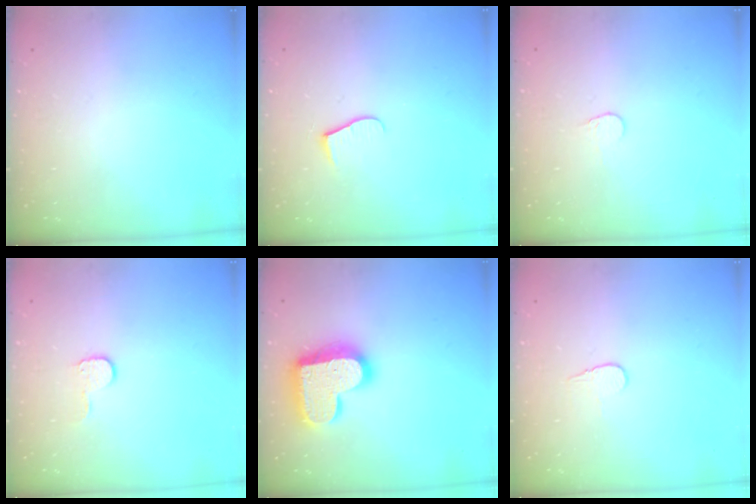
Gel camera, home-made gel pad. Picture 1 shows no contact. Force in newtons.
{"total": 6.5, "press": 6.5, "slide": 0.7}
{"total": 3.6, "press": 3.6, "slide": 0.3}
{"total": 5.4, "press": 5.3, "slide": 0.5}
{"total": 19.0, "press": 19.0, "slide": 1.1}
{"total": 4.3, "press": 4.2, "slide": 0.4}